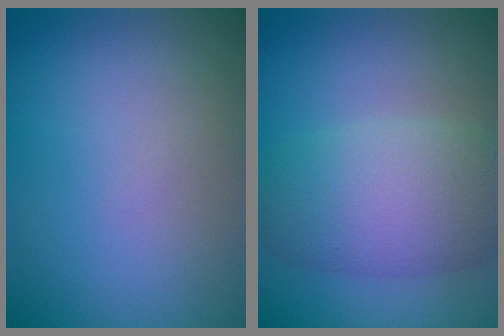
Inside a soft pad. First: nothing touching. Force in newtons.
{"total": 6.9, "press": 6.9, "slide": 0.2}